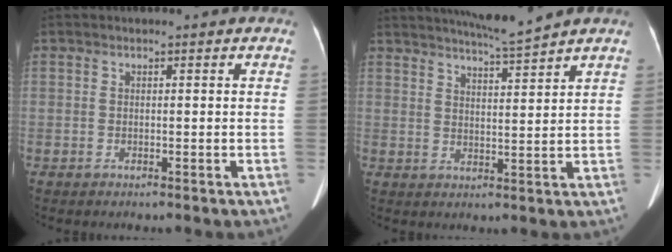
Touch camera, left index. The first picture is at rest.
{"total": 6.7, "force": [6.2, -1.5, 2.2], "torque": [-0.043, -0.007, 0.102]}